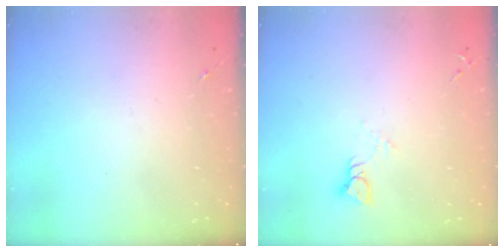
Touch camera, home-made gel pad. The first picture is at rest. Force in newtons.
{"total": 3.8, "press": 3.8, "slide": 0.4}